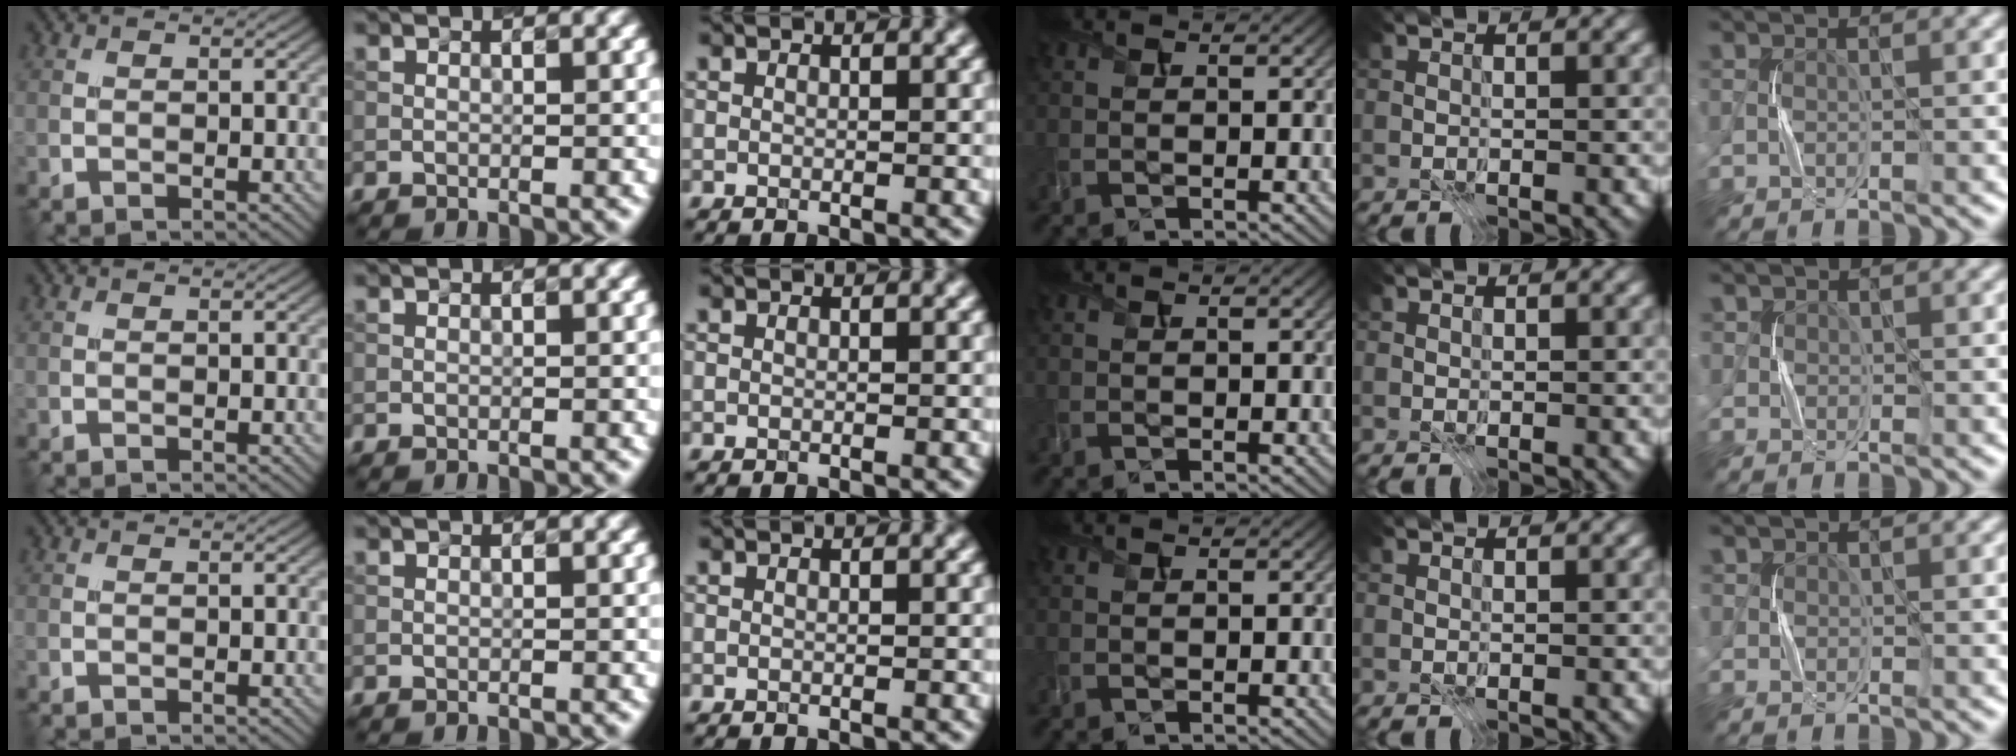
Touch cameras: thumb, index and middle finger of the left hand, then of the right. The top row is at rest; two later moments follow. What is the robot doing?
{"motion": "press", "object": "stapler"}